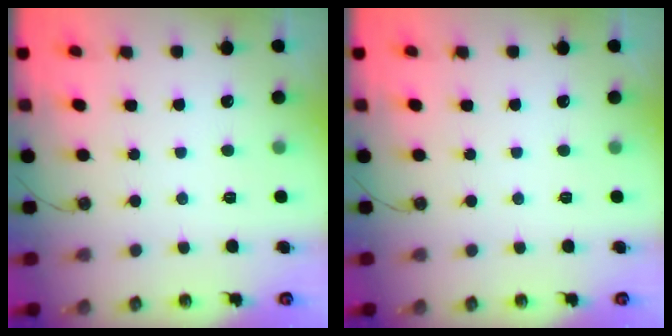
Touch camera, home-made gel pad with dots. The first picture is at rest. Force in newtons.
{"total": 0.0}